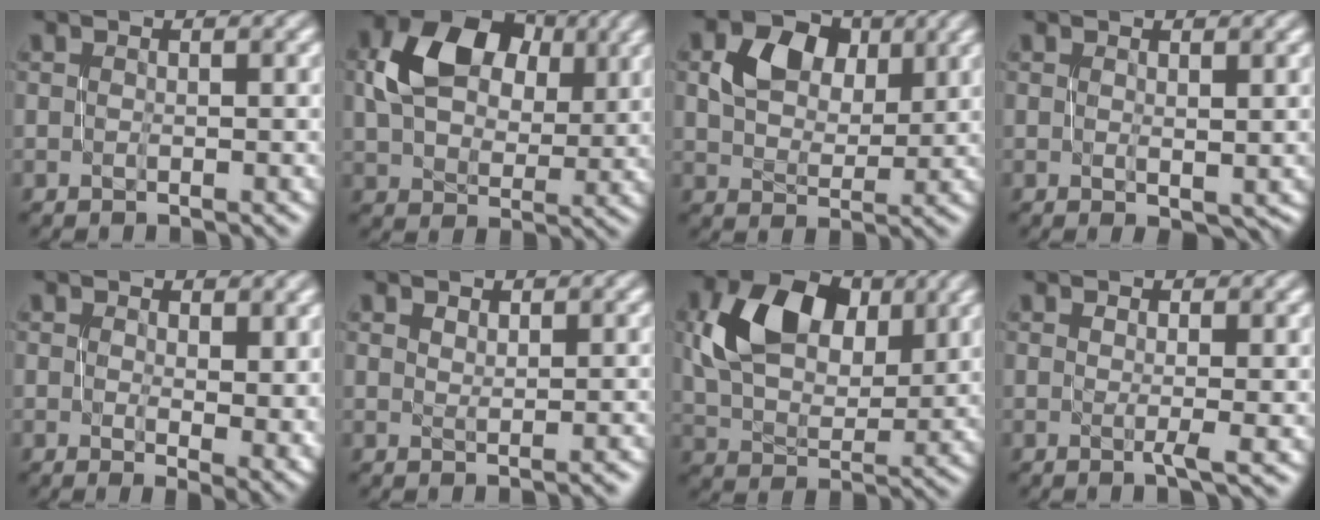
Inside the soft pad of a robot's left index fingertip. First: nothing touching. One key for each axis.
{"total": 9.0, "fx": 3.0, "fy": 6.3, "fz": 5.7, "tx": -0.111, "ty": 0.010, "tz": 0.050}
{"total": 5.2, "fx": 2.3, "fy": 3.6, "fz": 2.9, "tx": -0.057, "ty": 0.005, "tz": 0.039}
{"total": 1.4, "fx": 0.3, "fy": 0.6, "fz": 1.3, "tx": -0.016, "ty": 0.002, "tz": 0.009}
{"total": 5.5, "fx": 0.6, "fy": 2.5, "fz": 4.8, "tx": -0.056, "ty": -0.008, "tz": 0.014}
{"total": 0.5, "fx": 0.4, "fy": 0.2, "fz": 0.3, "tx": 0.002, "ty": 0.003, "tz": 0.005}
{"total": 9.2, "fx": 3.8, "fy": 5.8, "fz": 6.0, "tx": -0.112, "ty": 0.012, "tz": 0.066}
{"total": 1.2, "fx": 0.0, "fy": 0.3, "fz": 1.2, "tx": -0.020, "ty": -0.002, "tz": -0.003}